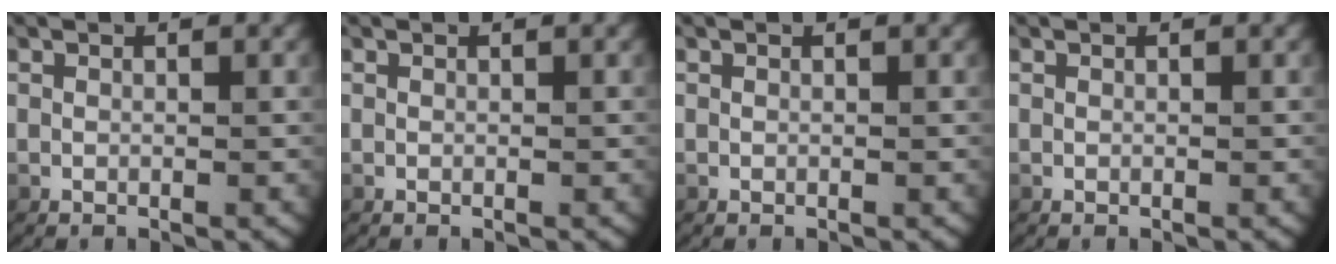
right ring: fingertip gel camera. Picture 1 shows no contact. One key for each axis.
{"total": 0.0}
{"total": 0.0}
{"total": 0.0}